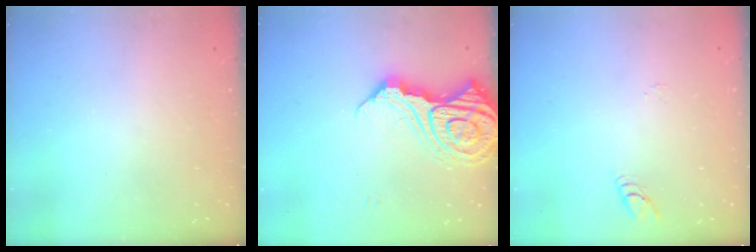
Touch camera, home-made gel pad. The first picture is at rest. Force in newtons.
{"total": 19.5, "press": 19.3, "slide": 2.3}
{"total": 3.2, "press": 3.2, "slide": 0.4}